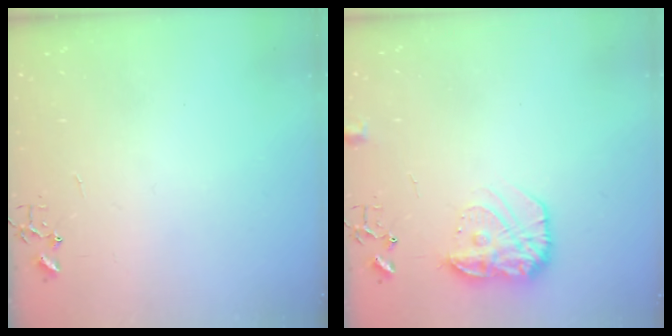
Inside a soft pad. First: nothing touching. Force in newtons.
{"total": 13.9, "press": 13.9, "slide": 1.0}